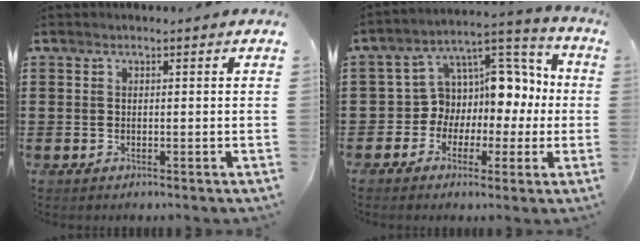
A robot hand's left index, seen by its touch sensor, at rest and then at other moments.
{"total": 8.5, "force": [0.6, 7.9, 3.2], "torque": [-0.080, -0.030, 0.012]}